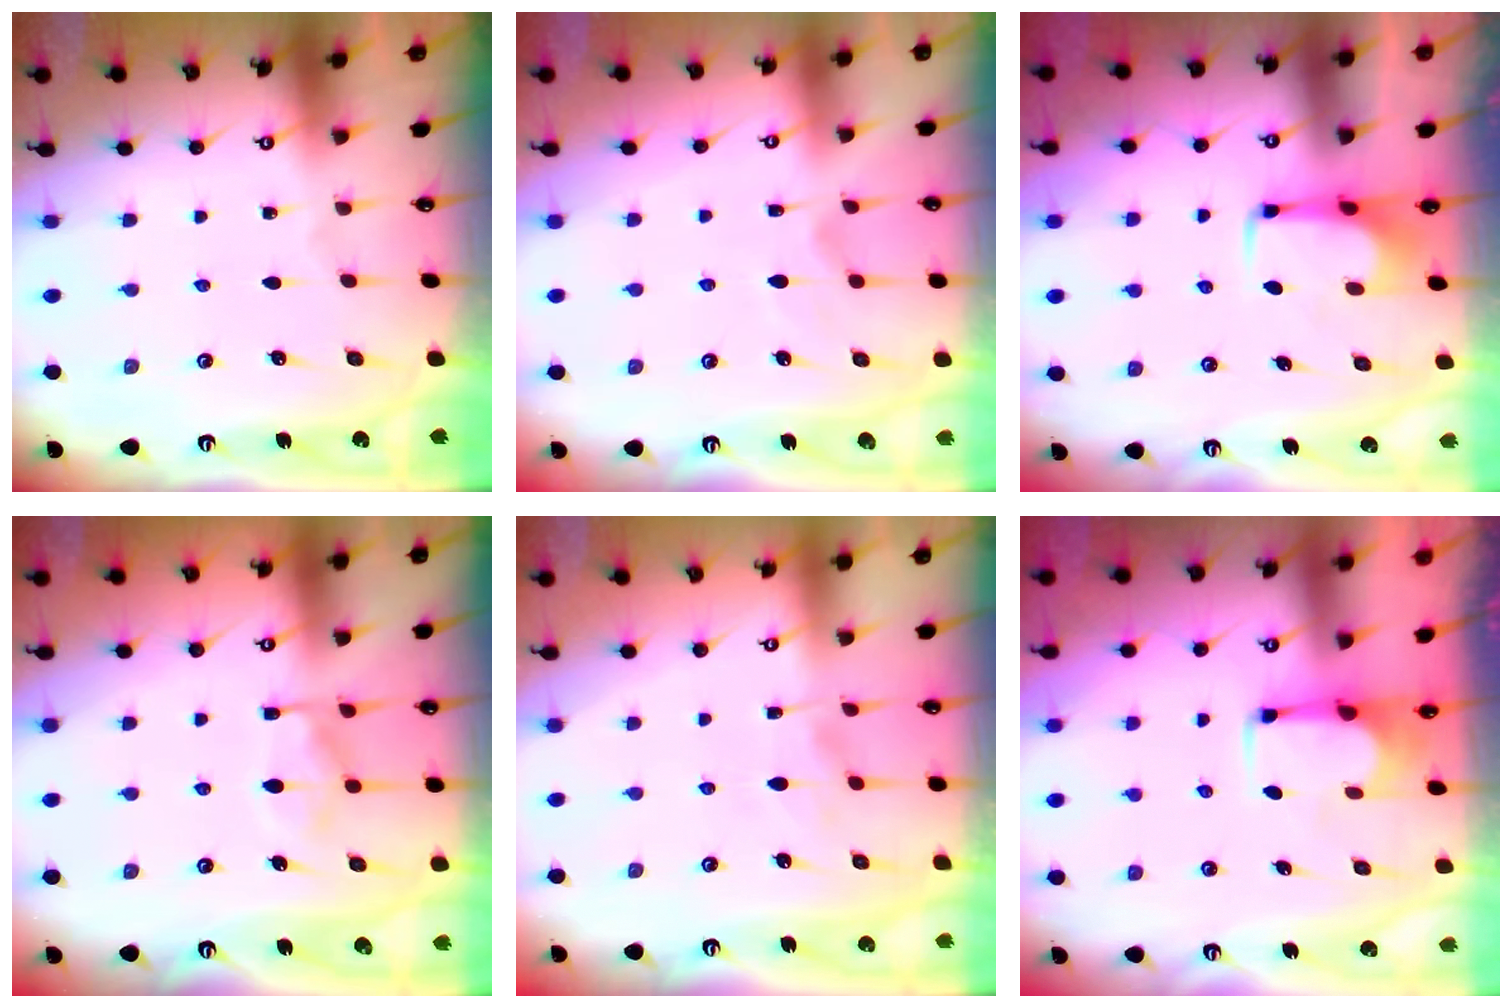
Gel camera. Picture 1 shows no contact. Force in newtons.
{"total": 1.8, "press": 1.2, "slide": 1.3}
{"total": 1.6, "press": 1.6, "slide": 0.5}
{"total": 9.9, "press": 9.8, "slide": 1.1}
{"total": 3.9, "press": 3.8, "slide": 0.7}
{"total": 1.8, "press": 1.6, "slide": 0.8}